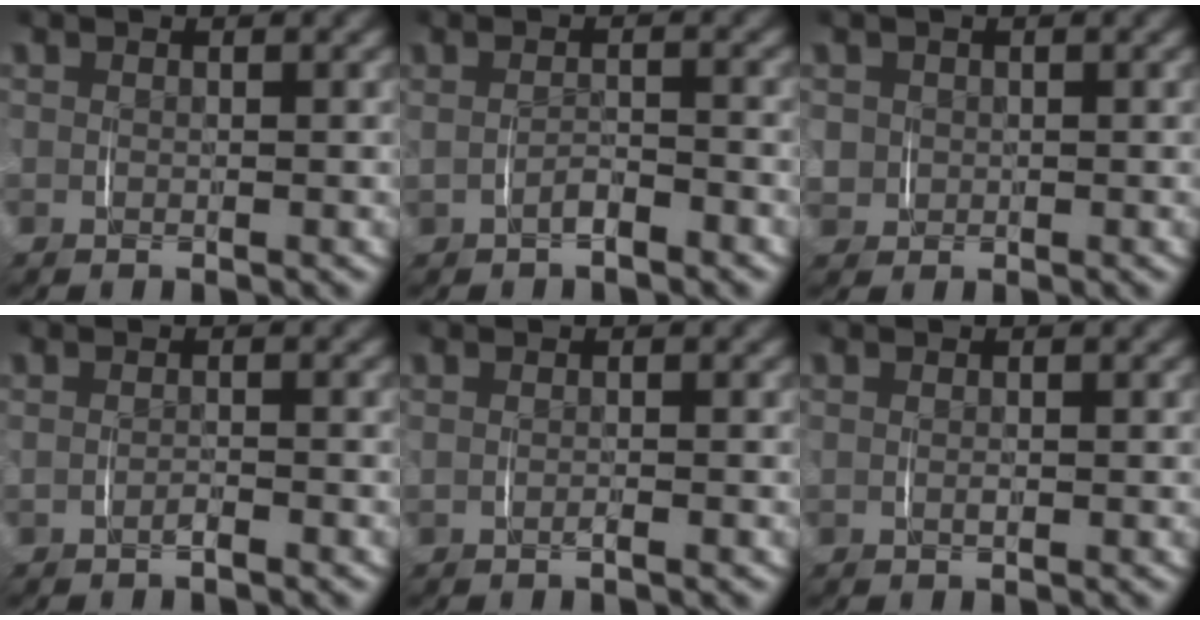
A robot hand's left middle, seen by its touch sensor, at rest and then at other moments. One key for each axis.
{"total": 1.7, "fx": -1.0, "fy": 1.0, "fz": 1.0, "tx": -0.022, "ty": 0.002, "tz": -0.020}
{"total": 2.5, "fx": -0.1, "fy": 2.4, "fz": 0.7, "tx": -0.034, "ty": -0.008, "tz": 0.003}
{"total": 1.1, "fx": -0.3, "fy": 0.6, "fz": 0.8, "tx": -0.018, "ty": 0.005, "tz": -0.009}
{"total": 0.9, "fx": 0.1, "fy": 0.4, "fz": 0.8, "tx": -0.017, "ty": 0.003, "tz": 0.000}
{"total": 0.7, "fx": 0.2, "fy": 0.2, "fz": 0.6, "tx": -0.012, "ty": 0.000, "tz": 0.006}